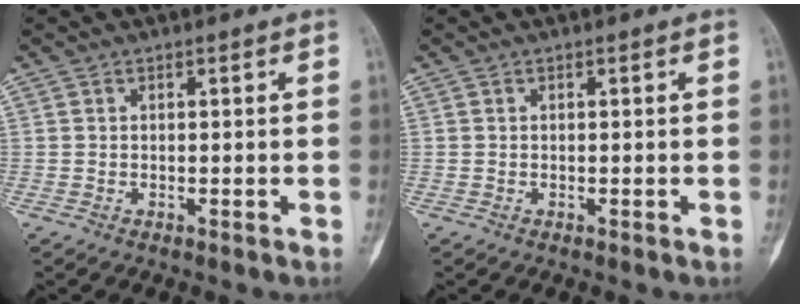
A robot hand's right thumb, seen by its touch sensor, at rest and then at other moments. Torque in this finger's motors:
{"motor_torque": [0.01, 0.01, 0.04, -0.04, 0.00]}